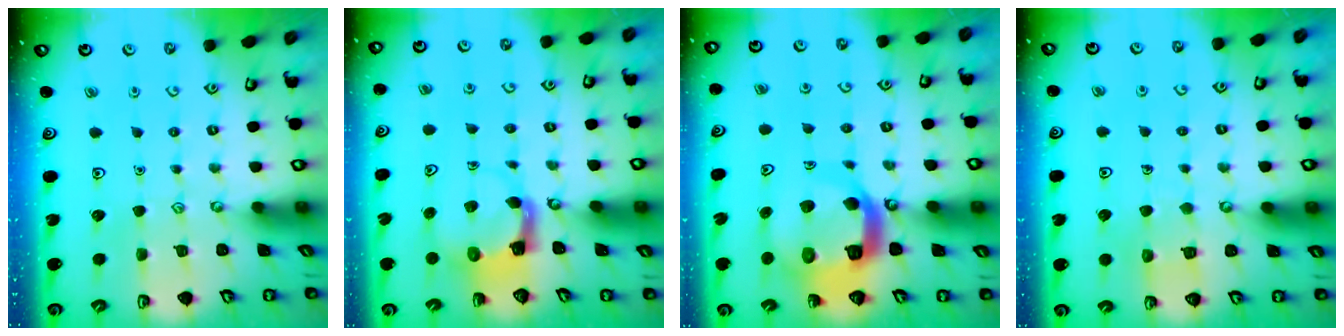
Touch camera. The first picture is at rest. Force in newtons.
{"total": 3.8, "press": 3.7, "slide": 0.7}
{"total": 12.9, "press": 12.8, "slide": 1.6}
{"total": 6.0, "press": 6.0, "slide": 0.3}